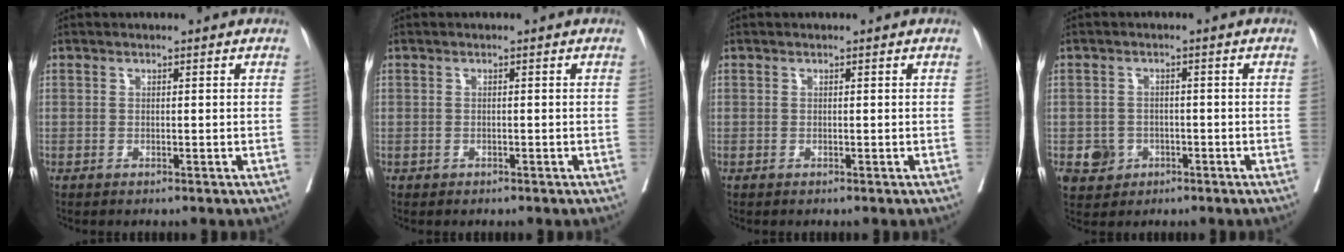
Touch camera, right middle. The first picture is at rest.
{"total": 0.0}
{"total": 0.0}
{"total": 3.7, "force": [-1.4, 3.3, 0.8], "torque": [-0.005, 0.008, -0.016]}